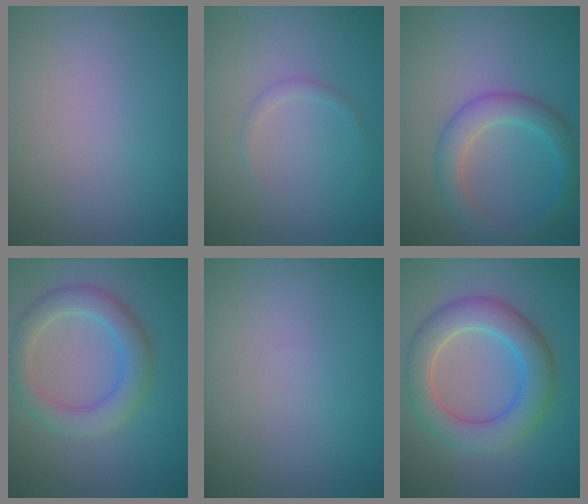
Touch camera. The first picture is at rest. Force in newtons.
{"total": 0.8, "press": 0.8, "slide": 0.0}
{"total": 4.0, "press": 4.0, "slide": 0.1}
{"total": 4.2, "press": 4.2, "slide": 0.3}
{"total": 0.0}
{"total": 6.2, "press": 6.1, "slide": 0.5}